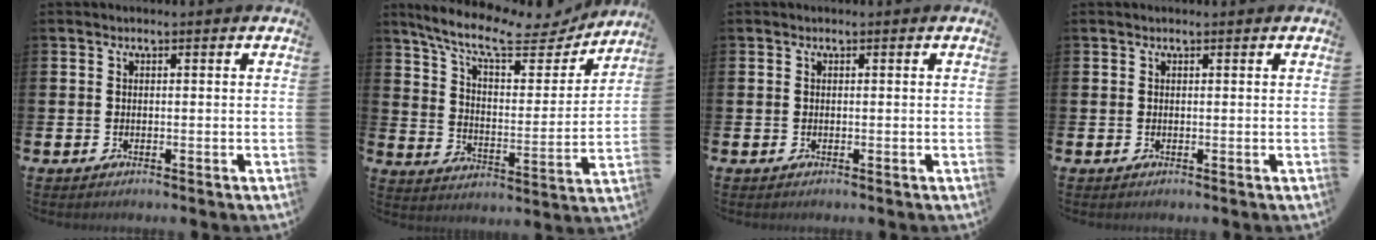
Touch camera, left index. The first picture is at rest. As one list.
[{"total": 10.6, "force": [9.0, 2.7, 4.9], "torque": [-0.118, -0.055, 0.150]}, {"total": 0.0}, {"total": 0.0}]